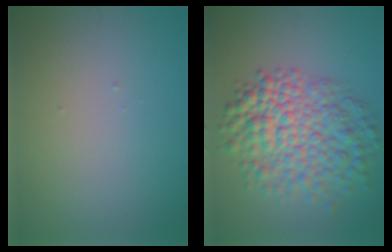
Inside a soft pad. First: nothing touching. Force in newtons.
{"total": 7.5, "press": 7.5, "slide": 0.2}